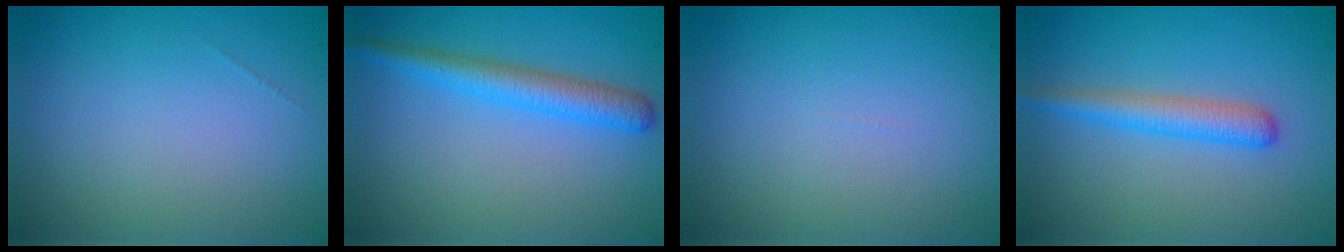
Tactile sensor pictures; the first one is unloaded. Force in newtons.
{"total": 3.4, "press": 3.4, "slide": 0.1}
{"total": 0.0}
{"total": 2.7, "press": 2.7, "slide": 0.1}